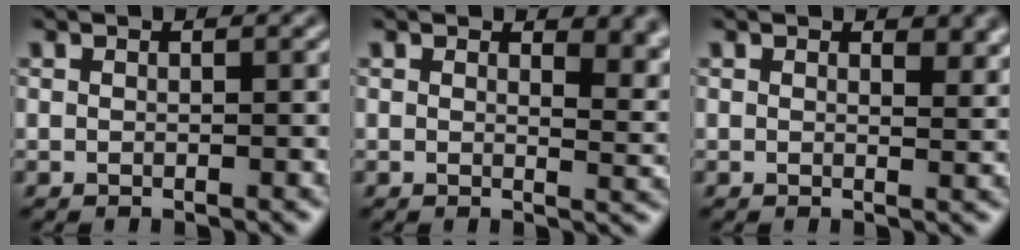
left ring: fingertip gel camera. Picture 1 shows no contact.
{"total": 4.0, "force": [2.0, 1.8, 2.9], "torque": [-0.029, -0.007, 0.030]}
{"total": 2.2, "force": [1.3, 1.0, 1.5], "torque": [-0.019, -0.004, 0.021]}